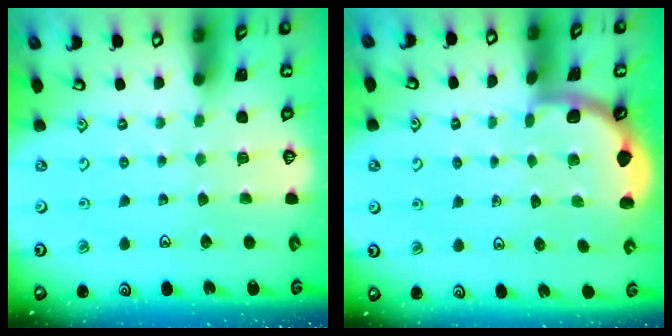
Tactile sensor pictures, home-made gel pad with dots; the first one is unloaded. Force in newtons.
{"total": 1.6, "press": 1.6, "slide": 0.2}